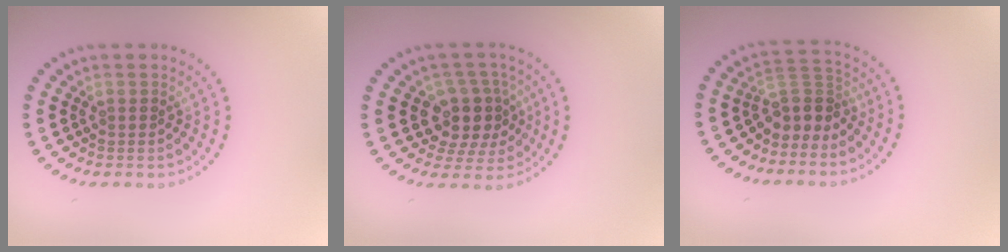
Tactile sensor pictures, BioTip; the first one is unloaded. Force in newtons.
{"total": 4.3, "press": 3.8, "slide": 2.1}
{"total": 3.2, "press": 2.5, "slide": 2.0}